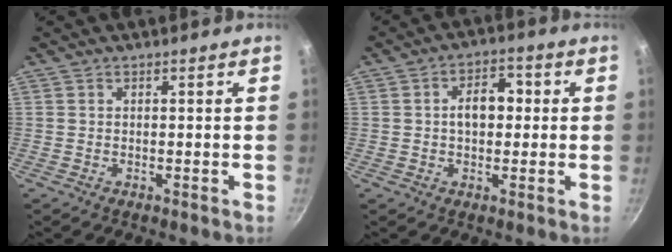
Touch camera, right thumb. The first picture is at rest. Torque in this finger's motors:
{"motor_torque": [0.93, 1.03, 0.91, -0.07, 0.09]}